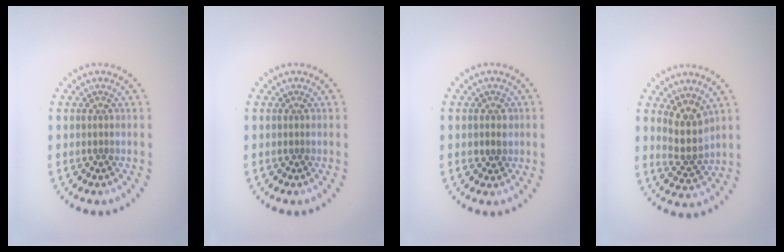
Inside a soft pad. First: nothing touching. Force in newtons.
{"total": 0.0}
{"total": 1.0, "press": 0.9, "slide": 0.4}
{"total": 3.1, "press": 2.5, "slide": 1.9}